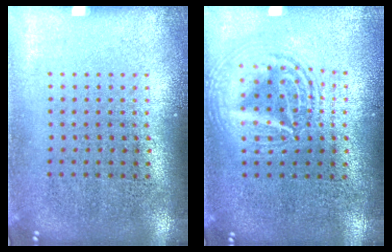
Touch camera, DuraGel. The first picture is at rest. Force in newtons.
{"total": 2.6, "press": 2.6, "slide": 0.3}